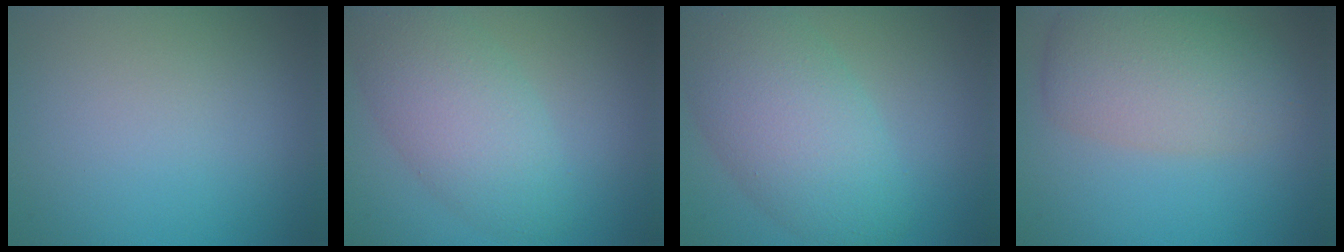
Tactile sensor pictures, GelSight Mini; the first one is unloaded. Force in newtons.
{"total": 5.6, "press": 5.6, "slide": 0.2}
{"total": 7.8, "press": 7.7, "slide": 0.5}
{"total": 5.3, "press": 5.3, "slide": 0.3}